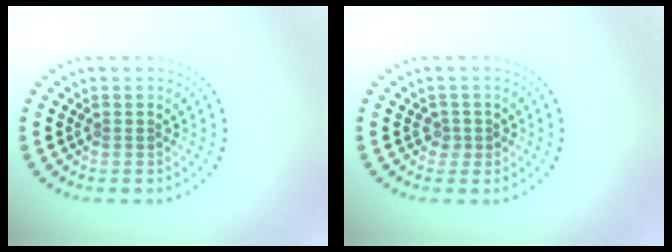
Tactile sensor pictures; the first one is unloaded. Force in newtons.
{"total": 1.3, "press": 1.0, "slide": 0.7}